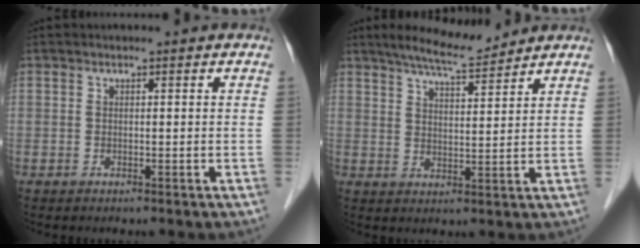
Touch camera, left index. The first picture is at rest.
{"total": 7.2, "force": [6.5, 0.5, 3.1], "torque": [-0.057, 0.004, 0.113]}